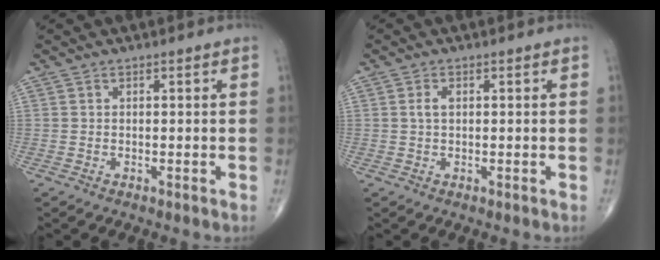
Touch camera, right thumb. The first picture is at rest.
{"total": 1.6, "force": [0.3, 0.8, 1.3], "torque": [-0.030, 0.004, 0.006]}